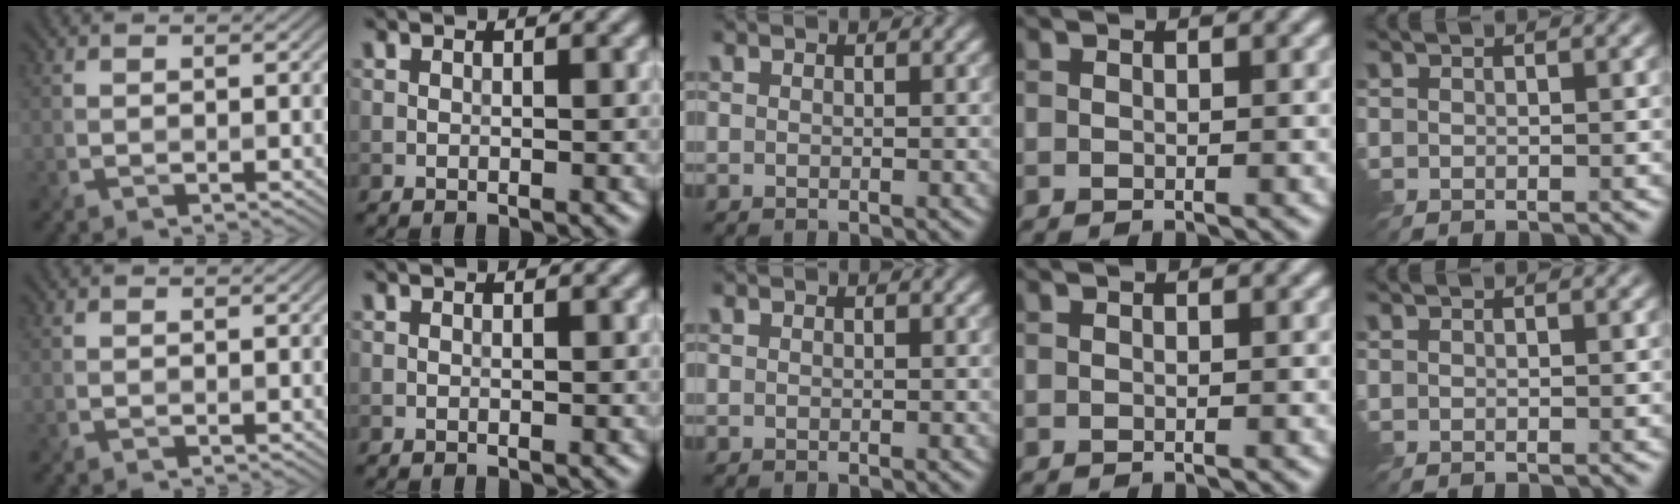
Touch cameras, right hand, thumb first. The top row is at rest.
{}